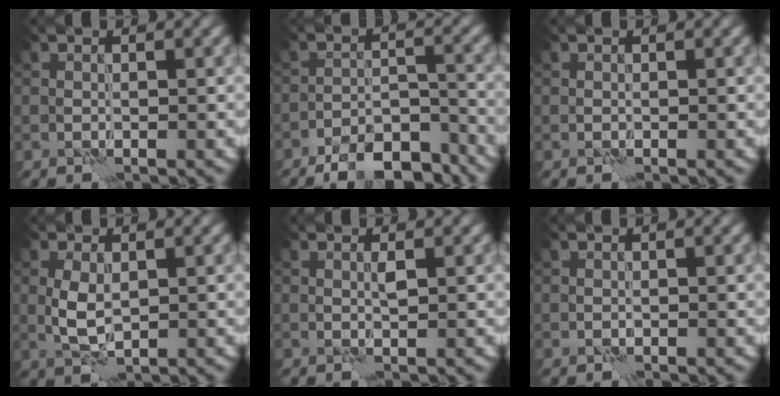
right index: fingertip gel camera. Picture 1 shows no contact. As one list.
[{"total": 9.5, "force": [-8.0, 3.0, 4.1], "torque": [-0.052, -0.004, -0.120]}, {"total": 0.0}, {"total": 2.8, "force": [0.4, 1.5, 2.3], "torque": [-0.054, -0.001, 0.012]}, {"total": 0.7, "force": [0.2, 0.0, 0.7], "torque": [-0.016, 0.002, 0.003]}, {"total": 0.0}]